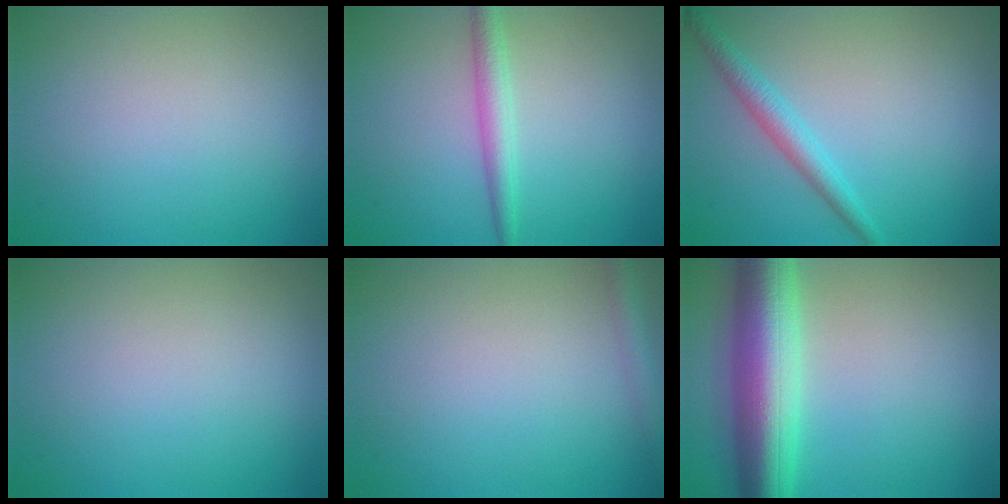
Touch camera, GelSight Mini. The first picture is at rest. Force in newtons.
{"total": 2.4, "press": 2.4, "slide": 0.0}
{"total": 2.3, "press": 2.3, "slide": 0.2}
{"total": 0.0}
{"total": 1.8, "press": 1.8, "slide": 0.1}
{"total": 9.3, "press": 9.3, "slide": 0.2}